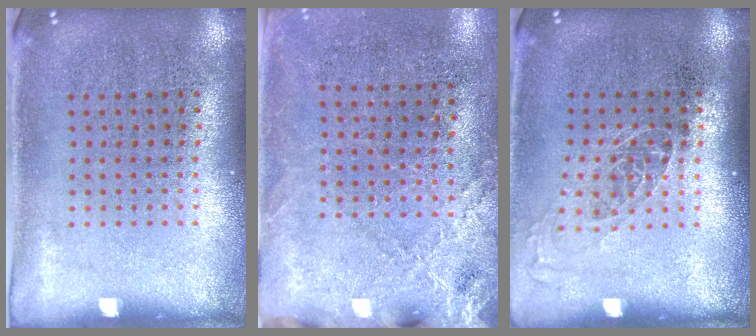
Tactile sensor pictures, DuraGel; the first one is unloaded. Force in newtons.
{"total": 2.6, "press": 2.3, "slide": 1.1}
{"total": 1.0, "press": 0.9, "slide": 0.5}